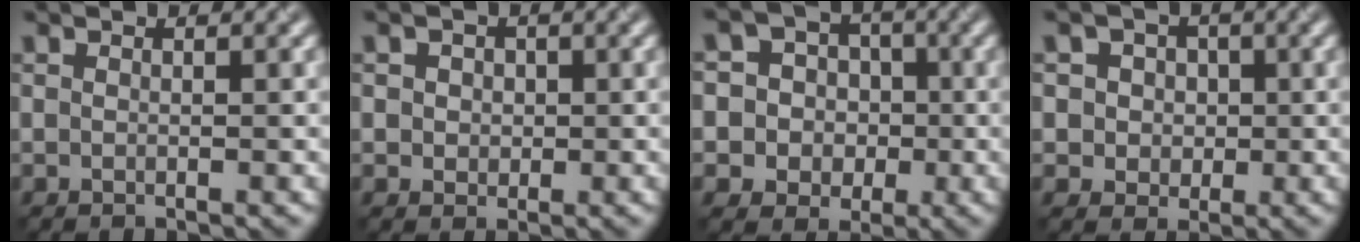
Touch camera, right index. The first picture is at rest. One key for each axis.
{"total": 2.2, "fx": 0.6, "fy": 1.8, "fz": 1.0, "tx": -0.017, "ty": 0.012, "tz": 0.004}
{"total": 7.5, "fx": -0.1, "fy": 7.3, "fz": 1.4, "tx": -0.038, "ty": 0.029, "tz": -0.011}
{"total": 4.1, "fx": 1.1, "fy": 3.8, "fz": 1.4, "tx": -0.012, "ty": 0.013, "tz": 0.011}